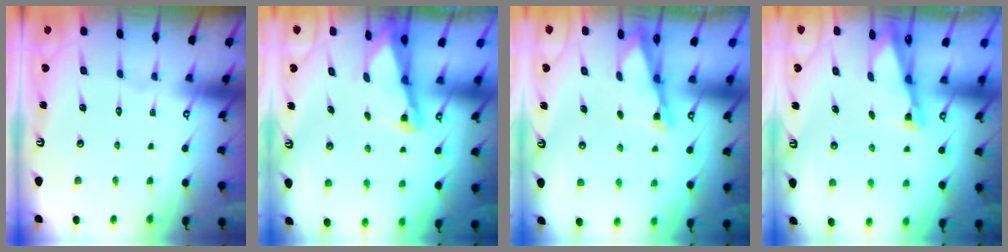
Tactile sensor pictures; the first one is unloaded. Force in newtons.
{"total": 2.7, "press": 2.6, "slide": 0.6}
{"total": 2.7, "press": 2.7, "slide": 0.3}
{"total": 1.9, "press": 1.9, "slide": 0.4}